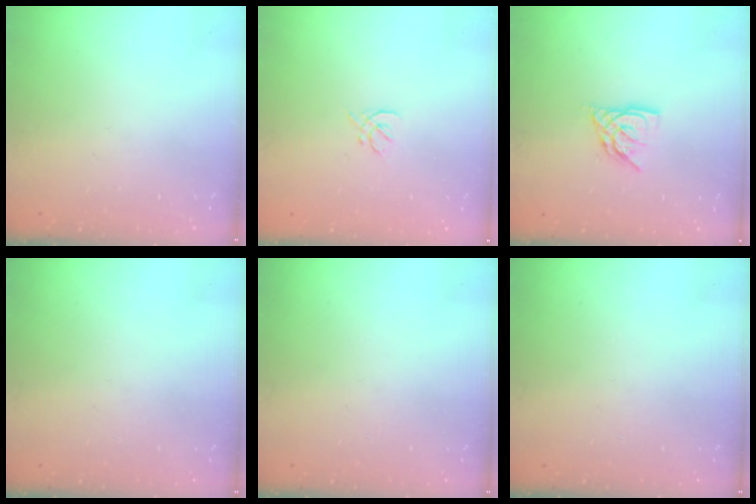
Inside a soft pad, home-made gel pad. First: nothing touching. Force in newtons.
{"total": 2.0, "press": 1.9, "slide": 0.7}
{"total": 8.1, "press": 8.0, "slide": 1.0}
{"total": 0.0}
{"total": 0.0}
{"total": 0.0}